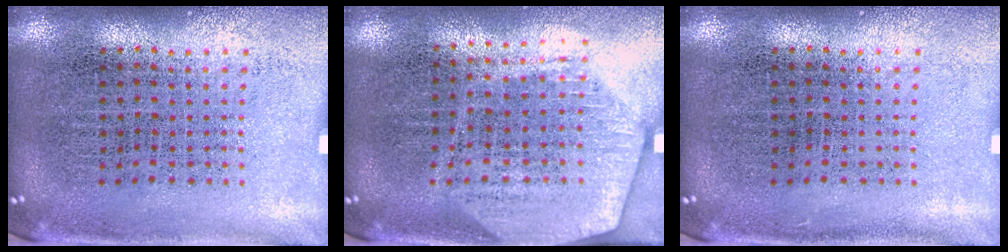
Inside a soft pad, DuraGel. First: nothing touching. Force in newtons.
{"total": 1.9, "press": 1.7, "slide": 0.9}
{"total": 0.0}